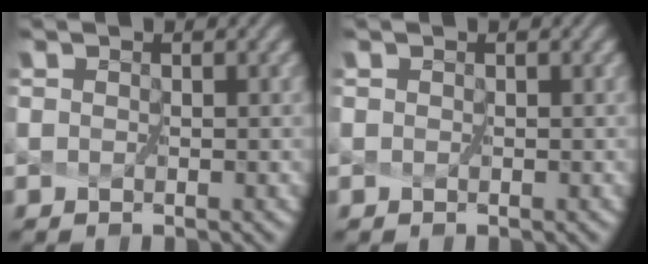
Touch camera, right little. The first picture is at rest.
{"total": 0.0}